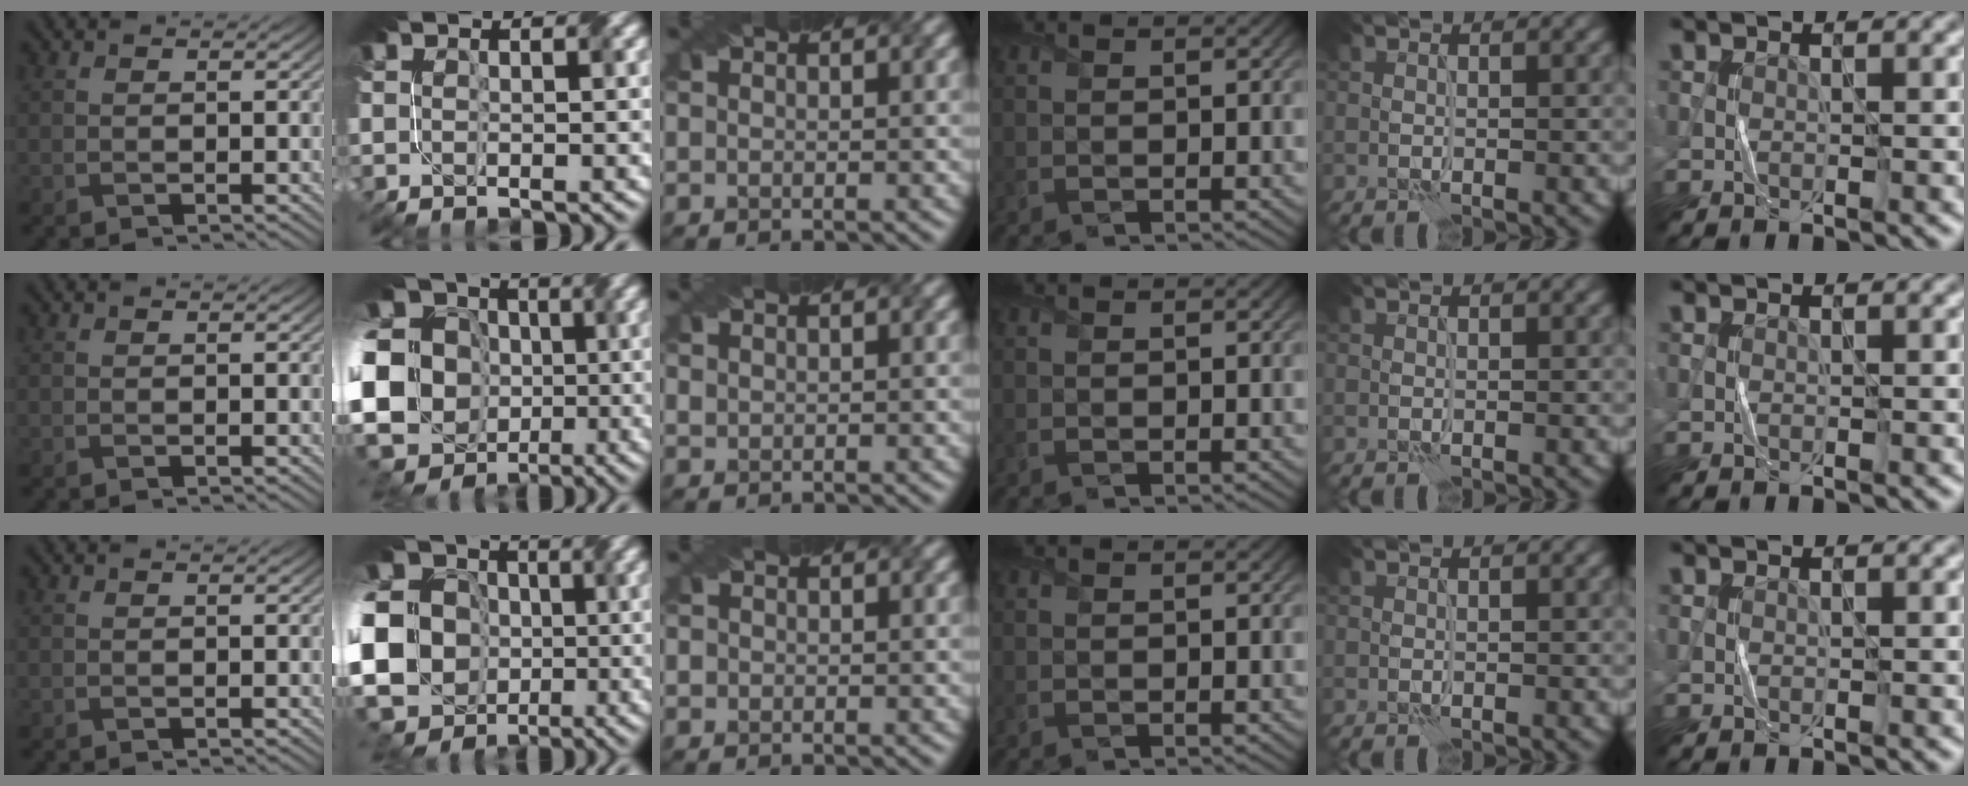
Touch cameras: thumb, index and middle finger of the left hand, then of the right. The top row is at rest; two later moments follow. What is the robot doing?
{"motion": "fold", "object": "paper"}